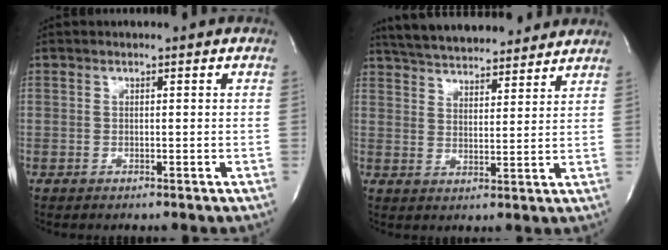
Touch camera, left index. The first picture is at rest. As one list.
[{"total": 16.7, "force": [15.0, 3.6, 6.2], "torque": [-0.102, 0.028, 0.223]}]